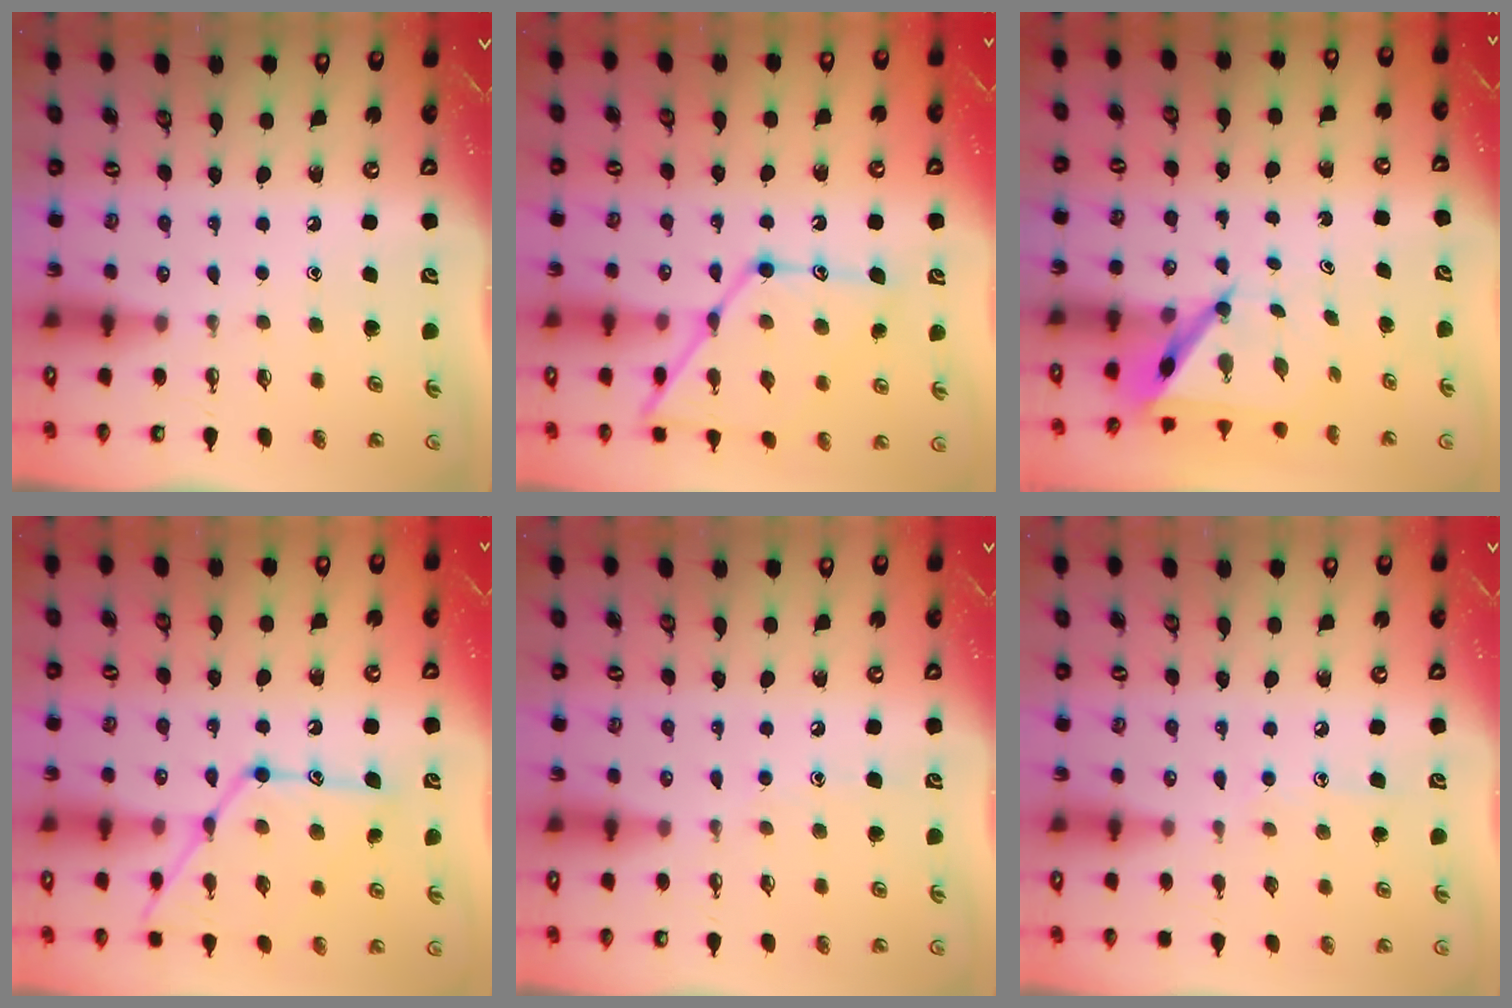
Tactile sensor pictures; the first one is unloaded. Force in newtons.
{"total": 16.7, "press": 16.7, "slide": 1.3}
{"total": 5.7, "press": 5.6, "slide": 0.4}
{"total": 17.1, "press": 17.1, "slide": 1.3}
{"total": 4.8, "press": 4.7, "slide": 0.5}
{"total": 6.0, "press": 6.0, "slide": 0.5}